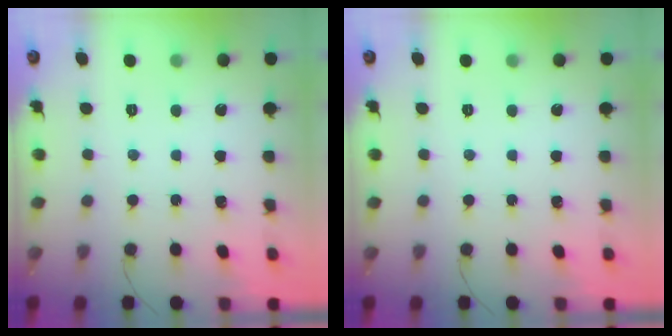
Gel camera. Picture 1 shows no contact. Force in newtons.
{"total": 0.0}